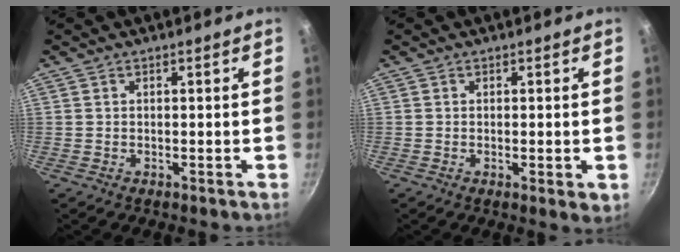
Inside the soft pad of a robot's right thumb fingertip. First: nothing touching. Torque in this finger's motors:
{"motor_torque": [-0.30, 0.19, -0.43, 0.07, -0.09]}